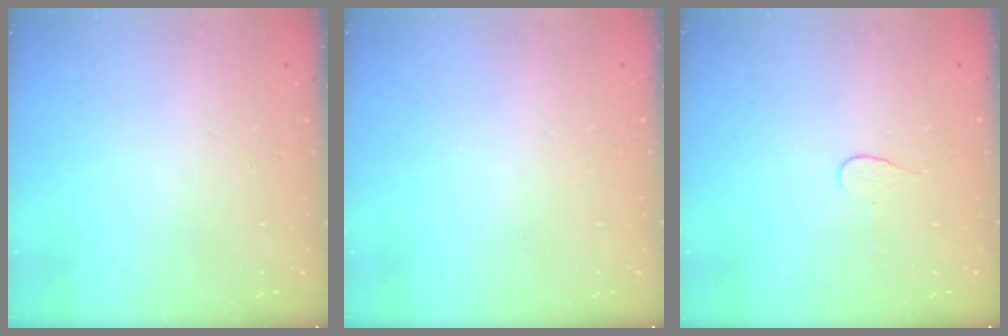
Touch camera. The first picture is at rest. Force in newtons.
{"total": 0.0}
{"total": 3.8, "press": 3.8, "slide": 0.4}